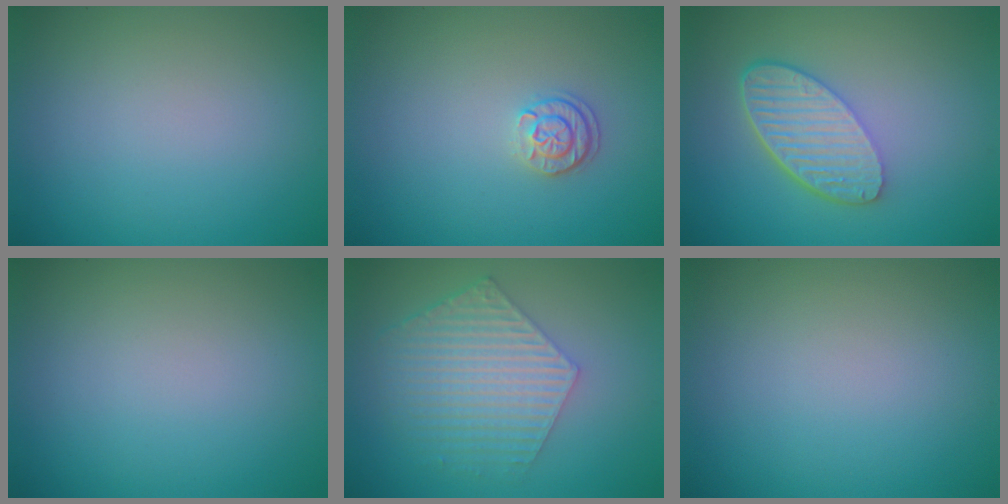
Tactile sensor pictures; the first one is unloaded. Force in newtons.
{"total": 1.7, "press": 1.6, "slide": 0.7}
{"total": 5.6, "press": 4.2, "slide": 3.7}
{"total": 0.0}
{"total": 5.6, "press": 4.1, "slide": 3.9}
{"total": 0.0}